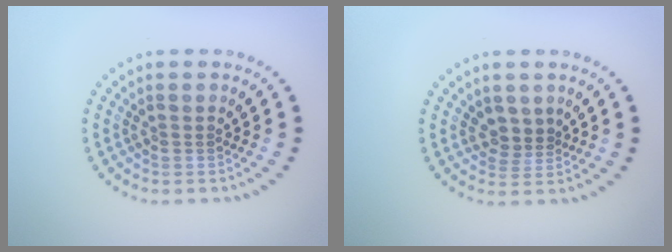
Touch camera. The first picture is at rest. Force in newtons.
{"total": 1.9, "press": 1.4, "slide": 1.2}